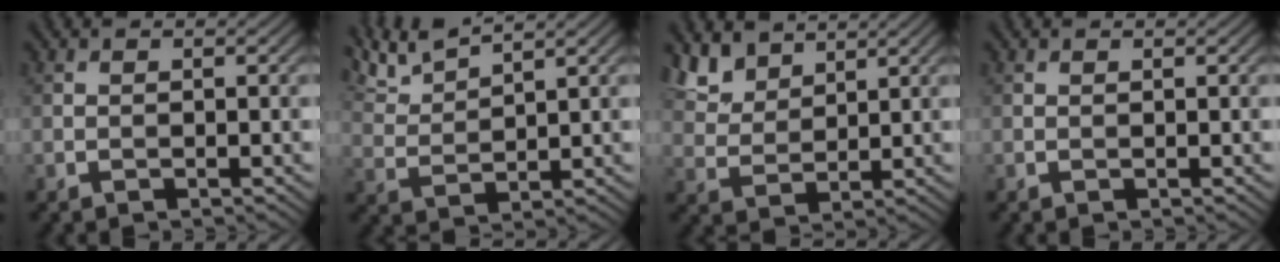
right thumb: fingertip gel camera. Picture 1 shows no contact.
{"total": 5.9, "force": [4.9, 1.1, 3.1], "torque": [-0.081, 0.013, 0.106]}
{"total": 5.9, "force": [4.4, 2.9, 2.7], "torque": [-0.074, 0.002, 0.096]}
{"total": 0.0}